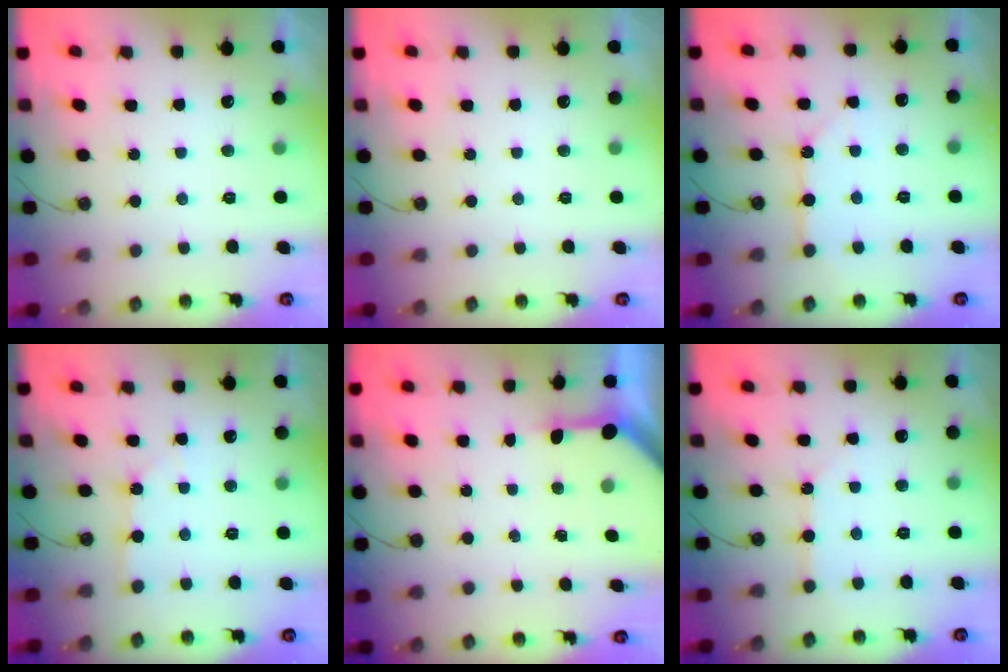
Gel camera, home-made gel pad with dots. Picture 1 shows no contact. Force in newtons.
{"total": 0.0}
{"total": 4.1, "press": 4.1, "slide": 0.4}
{"total": 1.0, "press": 1.0, "slide": 0.1}
{"total": 3.4, "press": 3.4, "slide": 0.4}
{"total": 2.4, "press": 2.4, "slide": 0.2}